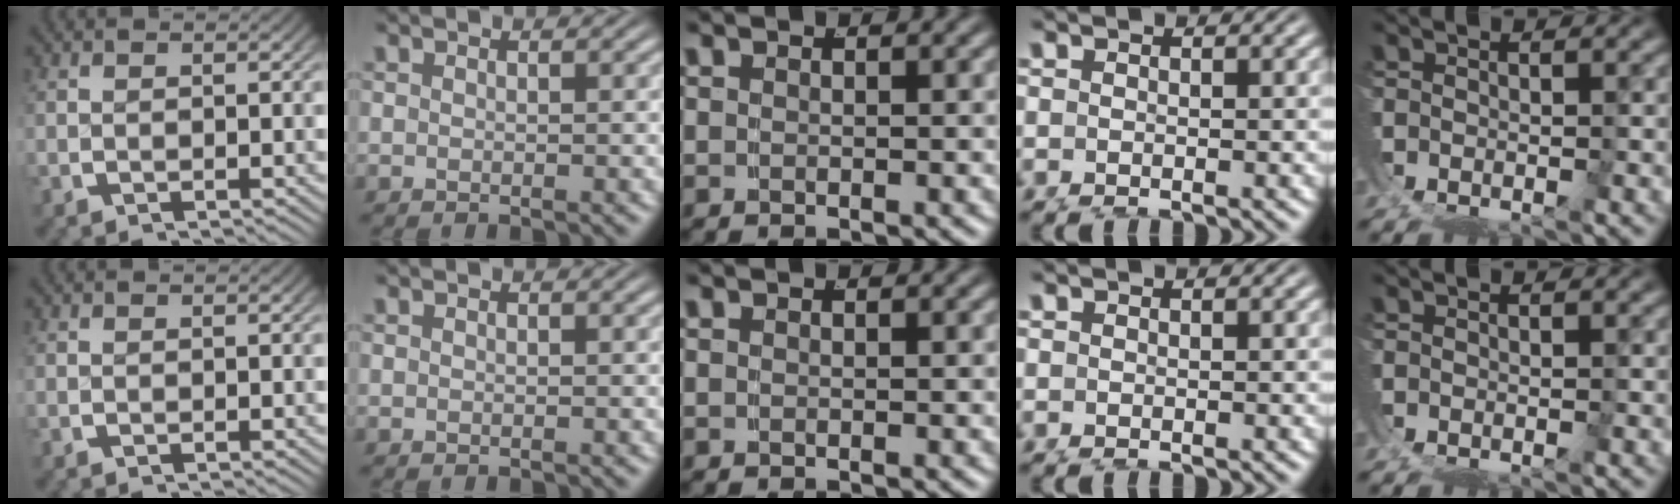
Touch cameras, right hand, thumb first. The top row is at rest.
{}